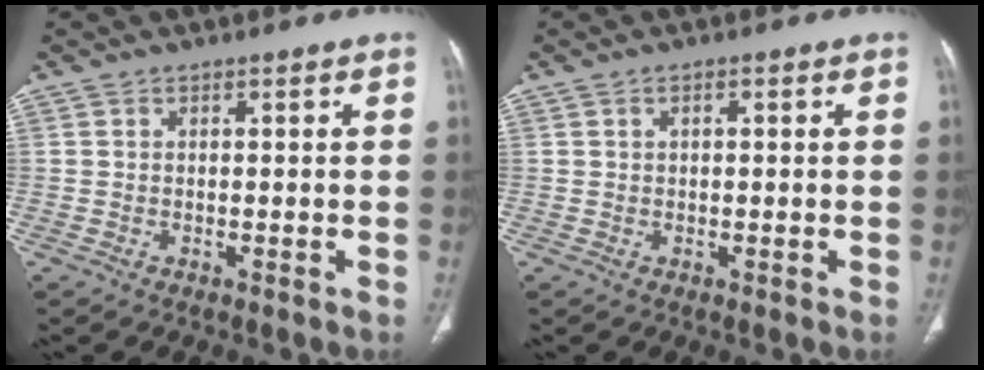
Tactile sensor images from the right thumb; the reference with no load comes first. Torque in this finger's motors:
{"motor_torque": [-0.12, -0.31, -0.51, 0.13, 0.07]}